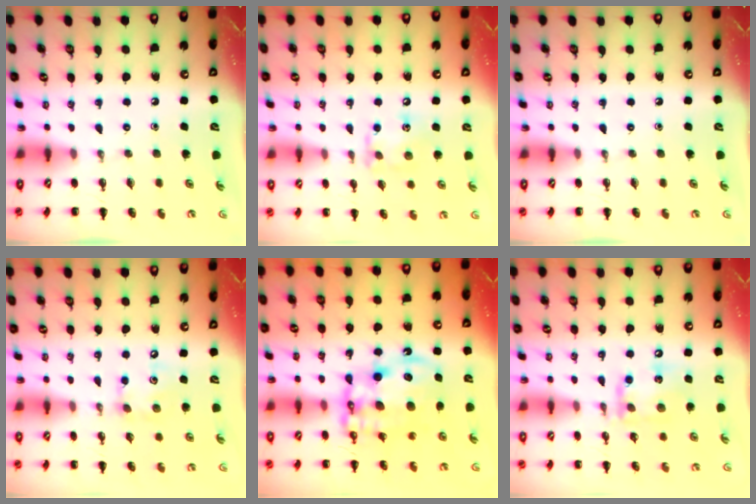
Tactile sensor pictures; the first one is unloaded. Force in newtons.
{"total": 9.5, "press": 9.5, "slide": 0.7}
{"total": 0.0}
{"total": 6.0, "press": 5.9, "slide": 1.0}
{"total": 14.2, "press": 13.8, "slide": 3.4}
{"total": 12.1, "press": 12.0, "slide": 1.3}